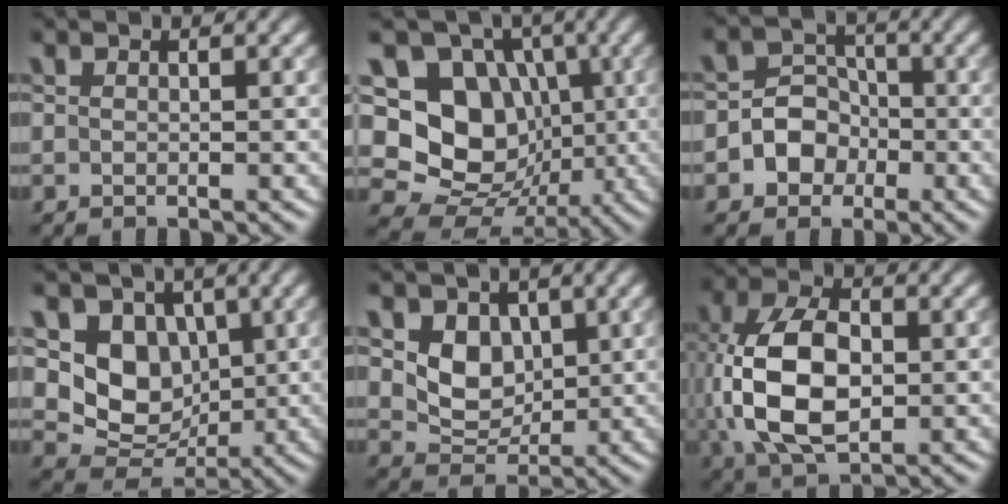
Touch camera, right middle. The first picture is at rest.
{"total": 13.7, "force": [1.1, 12.0, 6.6], "torque": [-0.129, 0.022, -0.003]}
{"total": 4.4, "force": [-1.5, 3.9, 1.5], "torque": [0.006, 0.013, -0.047]}
{"total": 6.5, "force": [1.4, 5.3, 3.5], "torque": [-0.055, -0.012, 0.018]}
{"total": 4.1, "force": [1.1, 3.2, 2.3], "torque": [-0.048, -0.011, 0.017]}
{"total": 10.7, "force": [-0.1, 6.7, 8.4], "torque": [-0.188, 0.000, 0.002]}